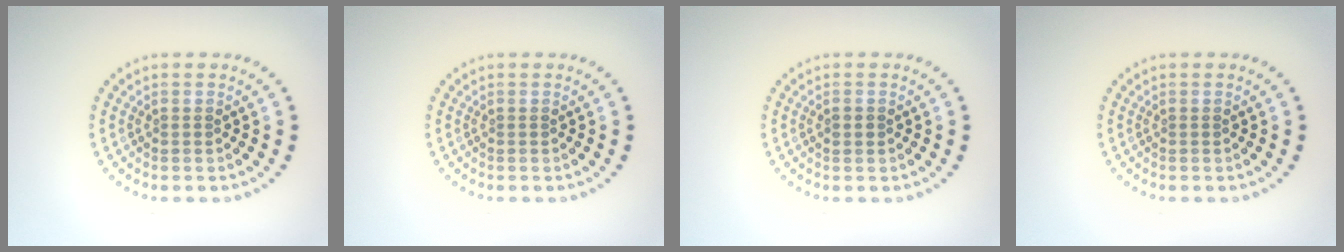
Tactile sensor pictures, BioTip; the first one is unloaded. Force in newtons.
{"total": 0.0}
{"total": 1.1, "press": 1.1, "slide": 0.1}
{"total": 0.0}